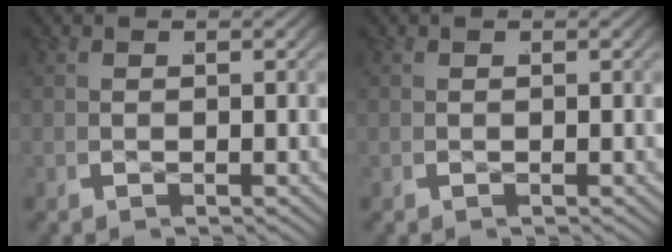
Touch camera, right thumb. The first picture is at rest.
{"total": 0.0}